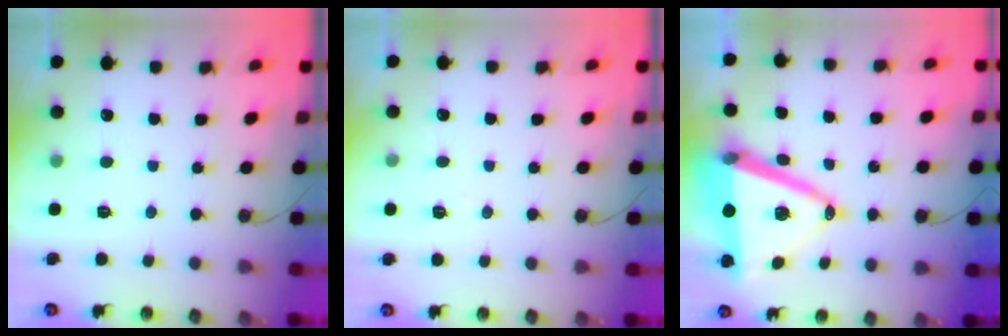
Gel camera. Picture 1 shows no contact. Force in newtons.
{"total": 6.9, "press": 5.5, "slide": 4.1}
{"total": 17.9, "press": 17.5, "slide": 3.9}